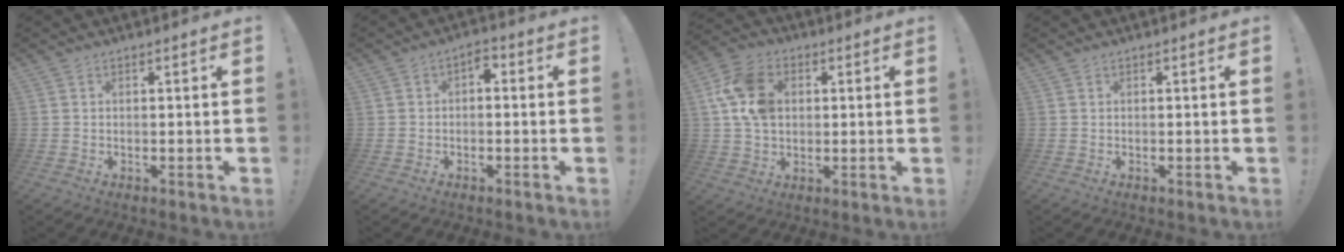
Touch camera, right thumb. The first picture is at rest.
{"total": 2.7, "force": [-0.8, 1.9, 1.6], "torque": [-0.024, 0.008, -0.019]}
{"total": 13.2, "force": [3.0, 9.8, 8.3], "torque": [-0.153, 0.007, 0.060]}
{"total": 0.0}